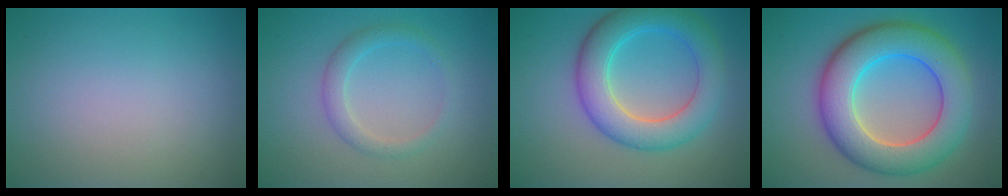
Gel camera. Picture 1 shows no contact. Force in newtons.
{"total": 2.1, "press": 2.1, "slide": 0.1}
{"total": 6.7, "press": 6.7, "slide": 0.3}
{"total": 9.7, "press": 9.7, "slide": 0.3}